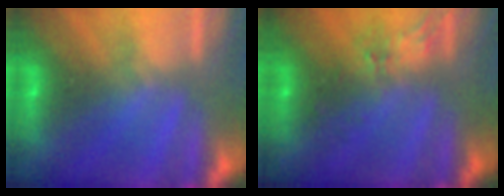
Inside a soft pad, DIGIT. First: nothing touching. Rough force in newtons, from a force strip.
{"total": 2.6}